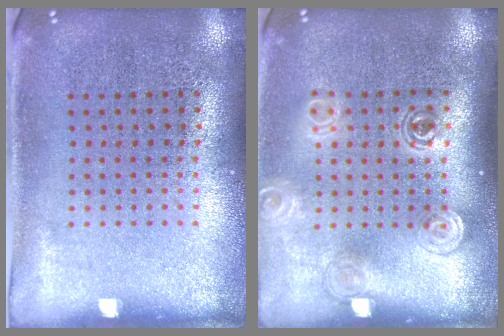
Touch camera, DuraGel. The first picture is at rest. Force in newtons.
{"total": 1.4, "press": 1.2, "slide": 0.8}